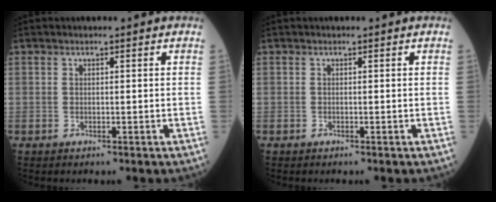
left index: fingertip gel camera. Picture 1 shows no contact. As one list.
[{"total": 0.0}]